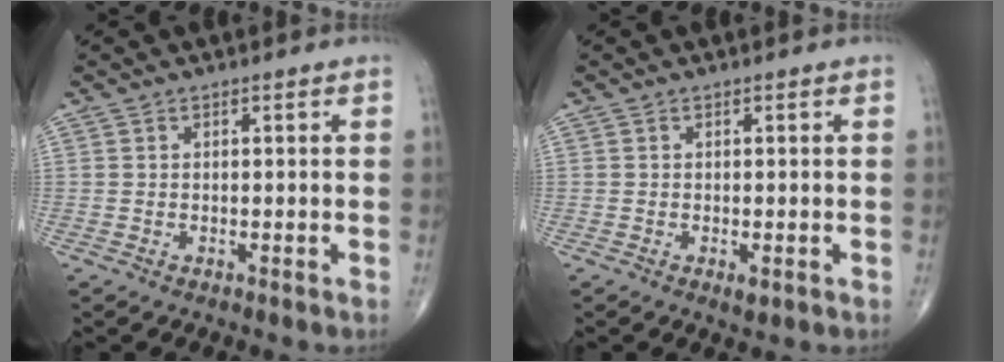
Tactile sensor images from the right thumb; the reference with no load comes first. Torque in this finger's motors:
{"motor_torque": [0.95, 0.63, 0.00, -0.22, 0.05]}